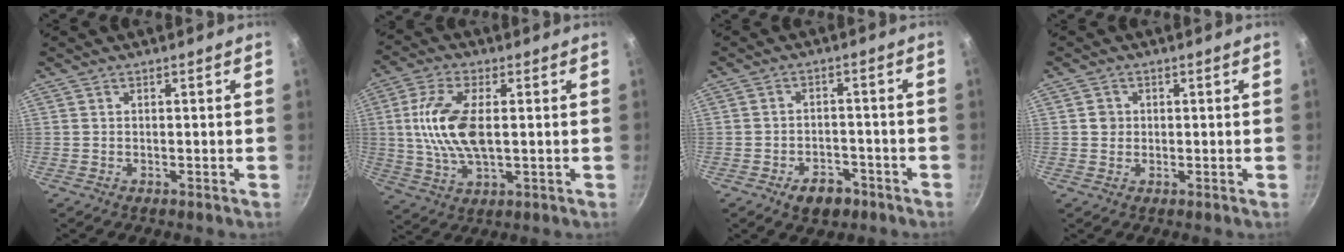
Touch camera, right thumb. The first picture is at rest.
{"total": 12.0, "force": [1.1, 5.5, 10.6], "torque": [-0.213, 0.002, 0.019]}
{"total": 6.4, "force": [-3.8, 4.1, 3.2], "torque": [-0.031, 0.029, -0.050]}
{"total": 2.0, "force": [0.2, 1.9, 0.6], "torque": [0.000, 0.006, 0.000]}